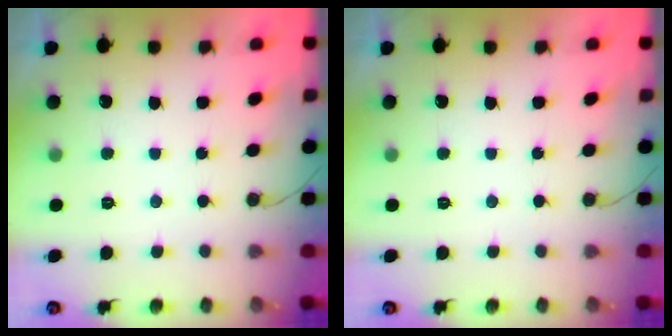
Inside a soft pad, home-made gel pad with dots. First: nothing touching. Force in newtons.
{"total": 0.0}